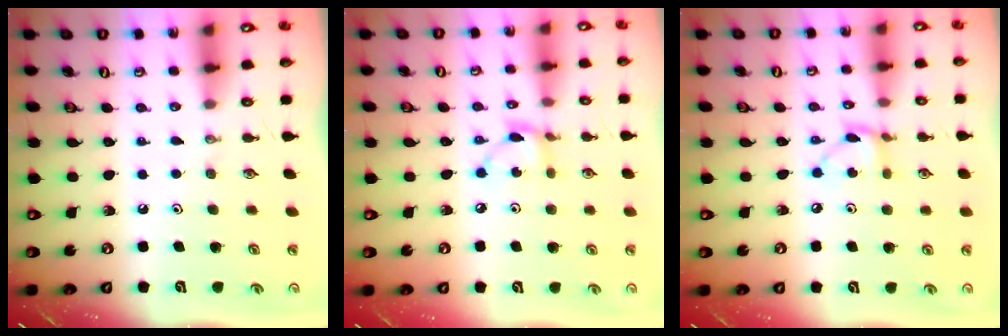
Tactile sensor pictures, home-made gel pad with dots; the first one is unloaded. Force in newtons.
{"total": 4.4, "press": 4.4, "slide": 0.1}
{"total": 5.5, "press": 5.5, "slide": 0.2}